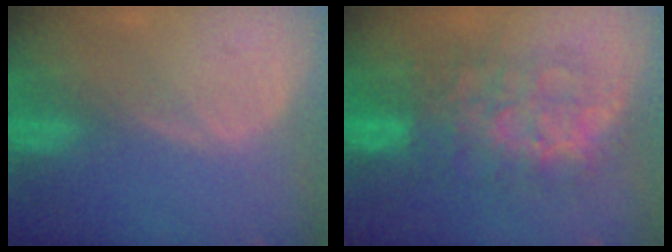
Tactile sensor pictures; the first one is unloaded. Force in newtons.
{"total": 9.4, "press": 9.3, "slide": 0.6}